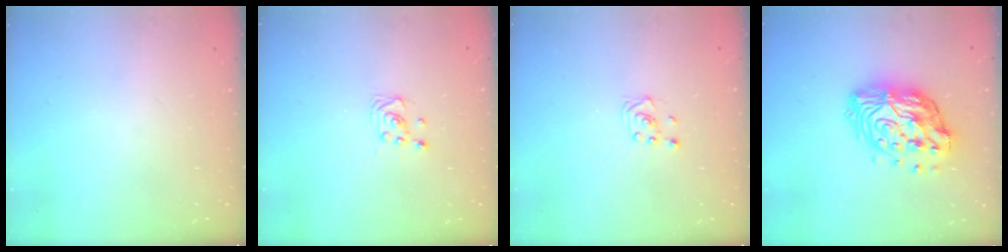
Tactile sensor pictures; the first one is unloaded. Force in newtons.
{"total": 2.6, "press": 2.6, "slide": 0.3}
{"total": 1.9, "press": 1.7, "slide": 0.8}
{"total": 16.0, "press": 16.0, "slide": 1.1}